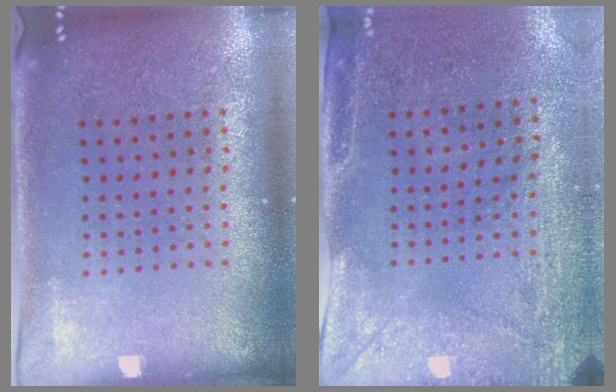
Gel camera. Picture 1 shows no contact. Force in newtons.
{"total": 2.9, "press": 2.3, "slide": 1.8}